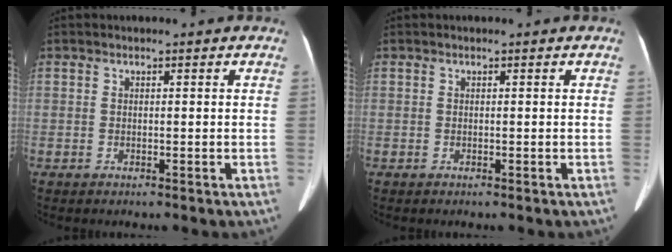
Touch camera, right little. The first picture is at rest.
{"total": 0.0}